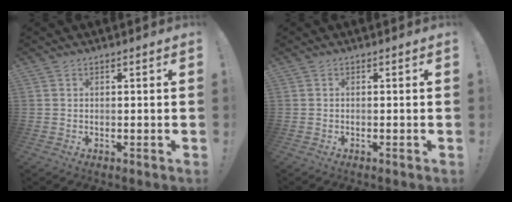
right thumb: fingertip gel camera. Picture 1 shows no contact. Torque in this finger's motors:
{"motor_torque": [-0.09, -0.09, 0.12, -0.06, 0.05]}